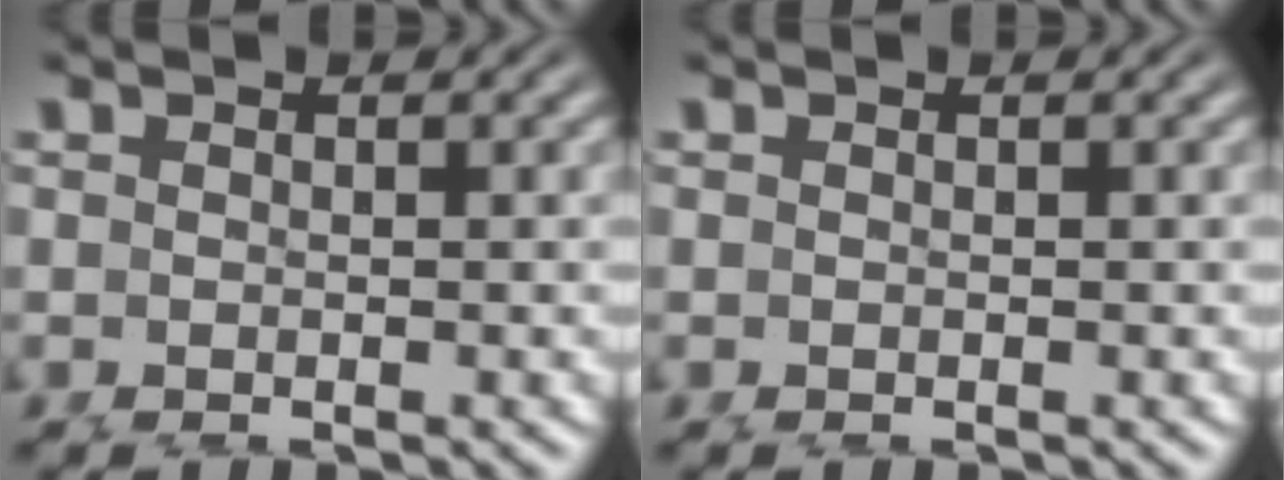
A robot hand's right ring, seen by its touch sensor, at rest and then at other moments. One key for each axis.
{"total": 0.0}